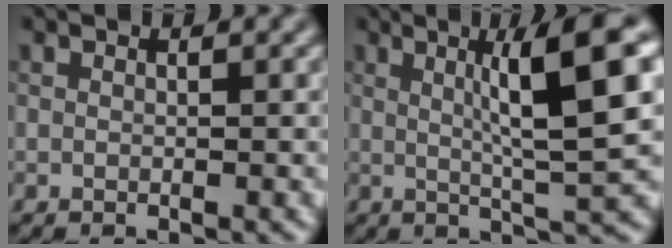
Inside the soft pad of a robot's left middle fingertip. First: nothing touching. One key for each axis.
{"total": 8.8, "fx": 2.3, "fy": 1.3, "fz": 8.4, "tx": -0.111, "ty": 0.011, "tz": 0.036}